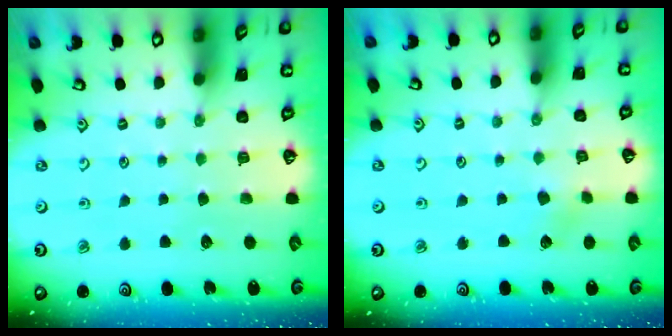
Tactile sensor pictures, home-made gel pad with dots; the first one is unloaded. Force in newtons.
{"total": 2.0, "press": 1.9, "slide": 0.3}